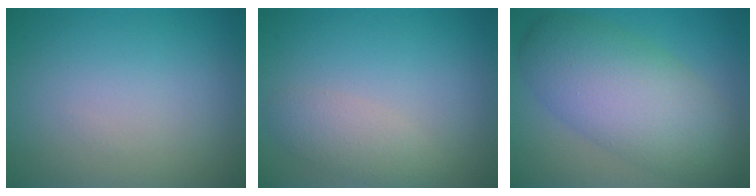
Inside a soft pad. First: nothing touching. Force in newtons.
{"total": 2.3, "press": 2.3, "slide": 0.2}
{"total": 8.7, "press": 8.6, "slide": 0.3}